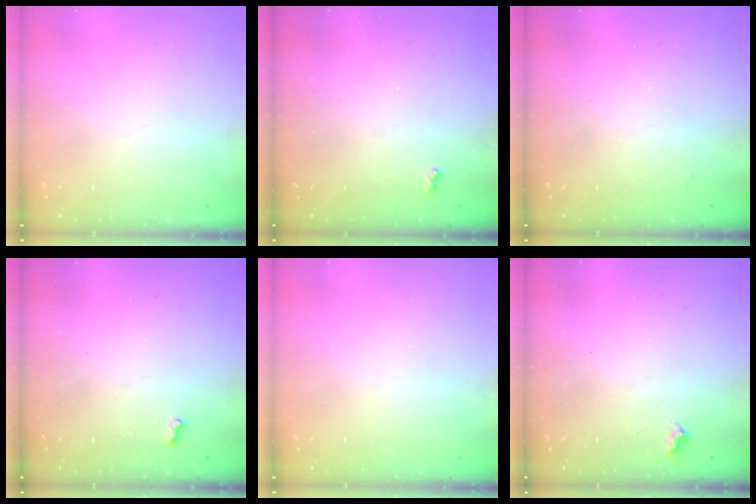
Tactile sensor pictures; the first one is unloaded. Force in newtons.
{"total": 3.1, "press": 3.1, "slide": 0.5}
{"total": 2.9, "press": 2.9, "slide": 0.5}
{"total": 1.8, "press": 1.8, "slide": 0.4}
{"total": 0.0}
{"total": 3.2, "press": 3.2, "slide": 0.6}